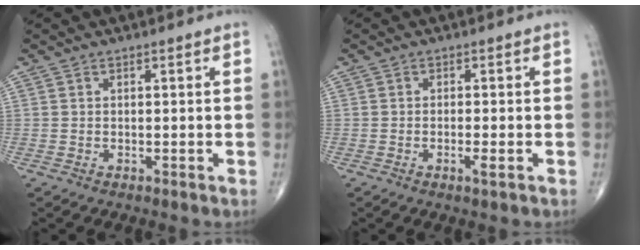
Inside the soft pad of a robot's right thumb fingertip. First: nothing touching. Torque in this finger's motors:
{"motor_torque": [-0.34, -0.12, -0.12, -0.10, -0.02]}